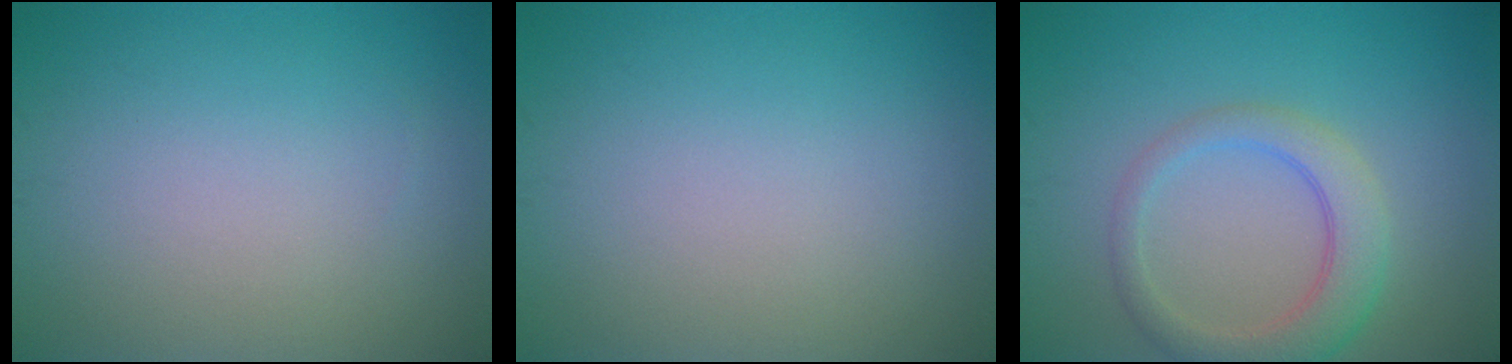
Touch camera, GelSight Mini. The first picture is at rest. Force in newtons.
{"total": 0.0}
{"total": 4.1, "press": 4.0, "slide": 0.3}